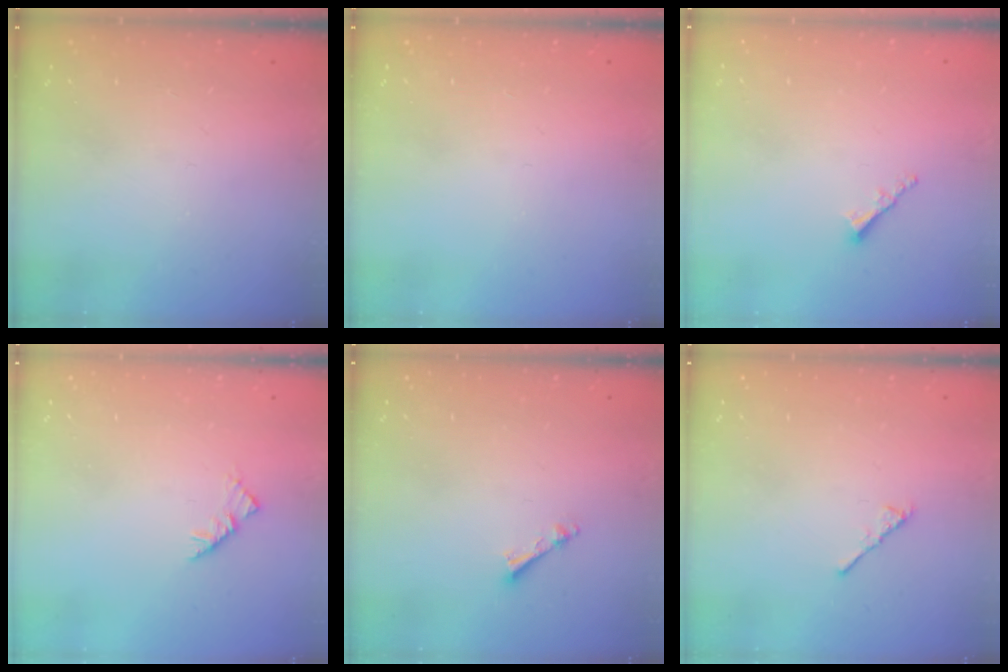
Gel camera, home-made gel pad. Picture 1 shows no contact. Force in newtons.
{"total": 0.0}
{"total": 2.0, "press": 2.0, "slide": 0.5}
{"total": 2.9, "press": 2.8, "slide": 0.7}
{"total": 3.3, "press": 3.3, "slide": 0.1}
{"total": 2.9, "press": 2.8, "slide": 0.7}